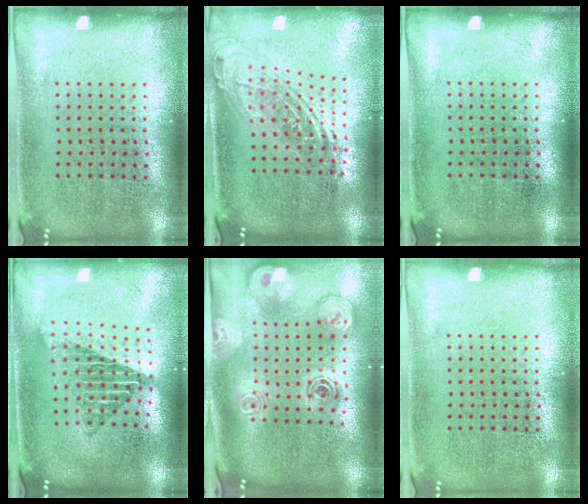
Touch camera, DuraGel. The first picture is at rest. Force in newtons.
{"total": 2.0, "press": 1.5, "slide": 1.2}
{"total": 0.0}
{"total": 1.6, "press": 1.3, "slide": 0.9}
{"total": 2.8, "press": 2.1, "slide": 1.9}
{"total": 0.0}